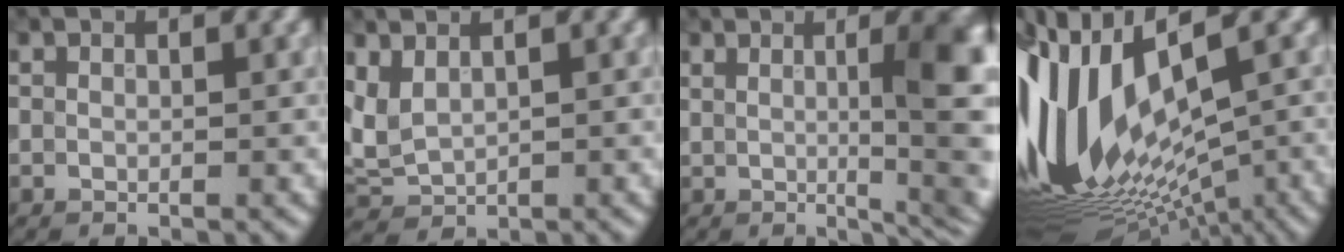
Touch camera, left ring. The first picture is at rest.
{"total": 2.6, "force": [1.1, 1.5, 1.8], "torque": [-0.051, 0.004, 0.030]}
{"total": 9.4, "force": [1.0, 3.1, 8.9], "torque": [-0.078, 0.011, 0.010]}
{"total": 16.4, "force": [1.1, 7.1, 14.8], "torque": [-0.304, -0.010, 0.049]}